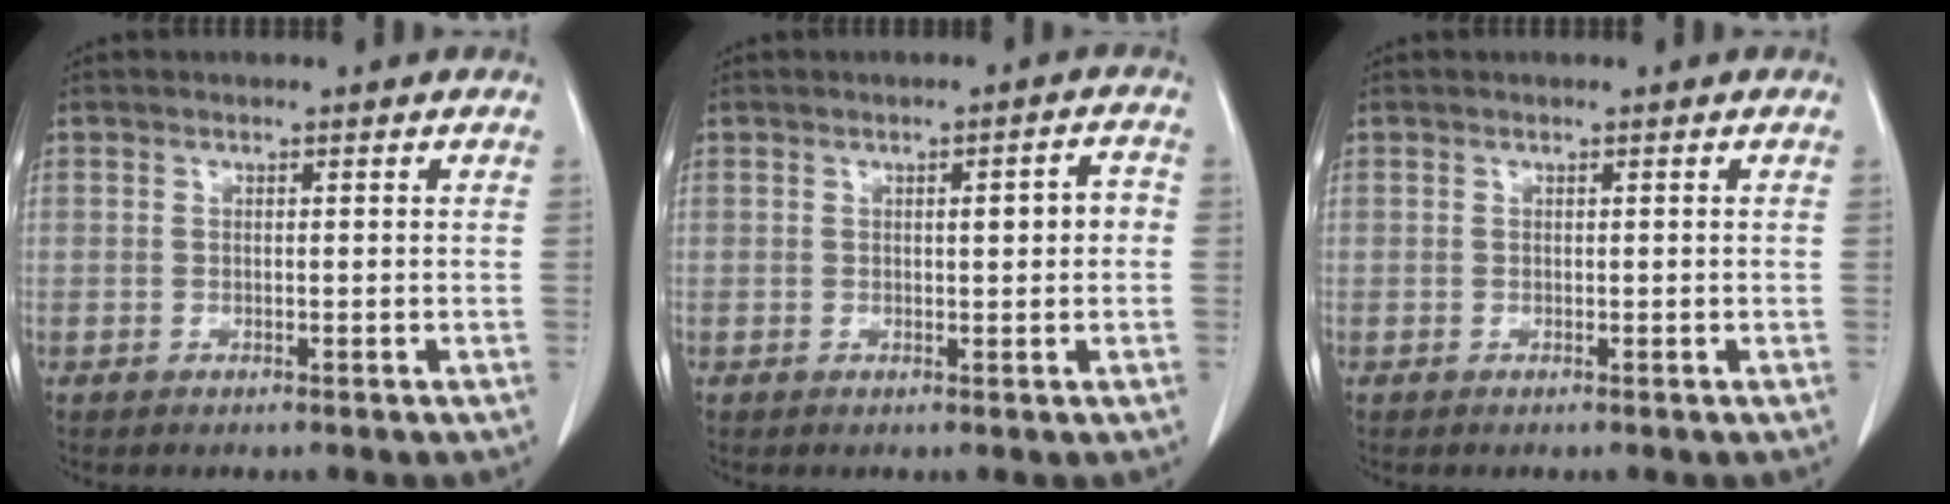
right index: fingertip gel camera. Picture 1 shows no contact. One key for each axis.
{"total": 3.3, "fx": 0.1, "fy": 0.7, "fz": 3.2, "tx": -0.044, "ty": 0.009, "tz": 0.001}
{"total": 0.0}